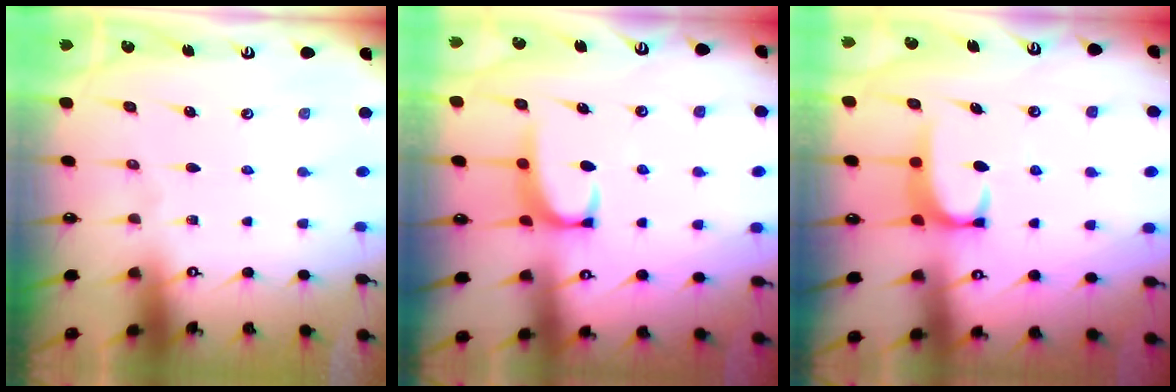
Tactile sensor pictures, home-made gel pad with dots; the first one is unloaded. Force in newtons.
{"total": 2.1, "press": 2.1, "slide": 0.6}
{"total": 1.9, "press": 1.8, "slide": 0.7}